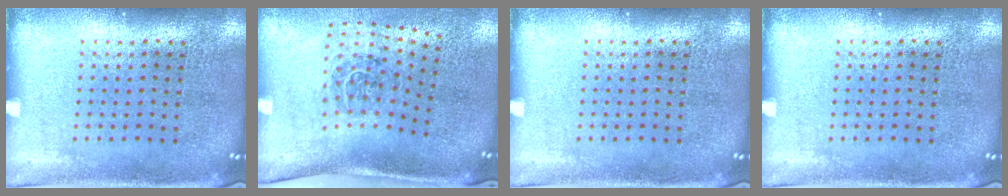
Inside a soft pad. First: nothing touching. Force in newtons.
{"total": 1.7, "press": 1.1, "slide": 1.4}
{"total": 0.0}
{"total": 0.0}